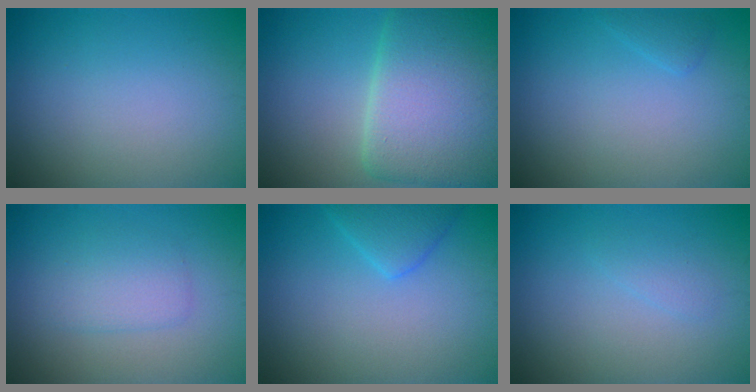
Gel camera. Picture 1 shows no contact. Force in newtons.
{"total": 11.0, "press": 11.0, "slide": 0.3}
{"total": 0.9, "press": 0.9, "slide": 0.1}
{"total": 2.3, "press": 2.3, "slide": 0.1}
{"total": 2.3, "press": 2.3, "slide": 0.3}
{"total": 1.0, "press": 1.0, "slide": 0.1}